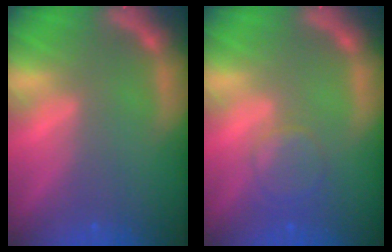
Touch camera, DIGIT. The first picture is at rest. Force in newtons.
{"total": 3.5}